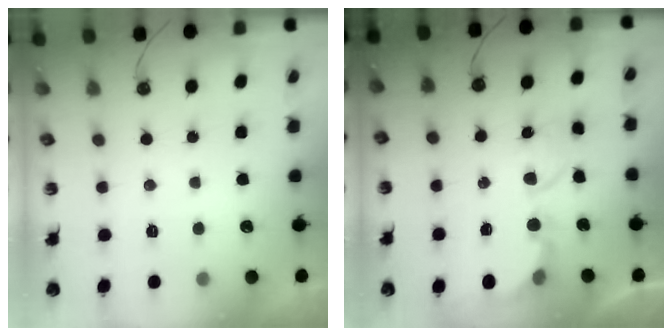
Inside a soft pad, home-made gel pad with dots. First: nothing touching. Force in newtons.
{"total": 6.3, "press": 6.3, "slide": 0.6}